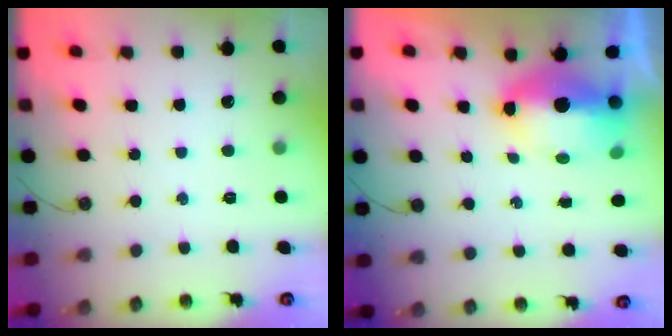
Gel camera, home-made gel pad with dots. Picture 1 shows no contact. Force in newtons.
{"total": 9.1, "press": 9.0, "slide": 1.3}